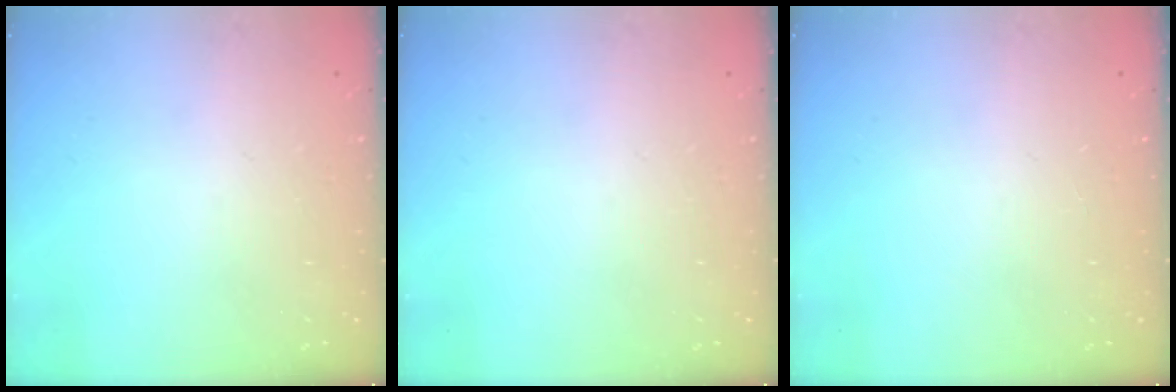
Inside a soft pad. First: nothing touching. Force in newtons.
{"total": 0.0}
{"total": 0.0}